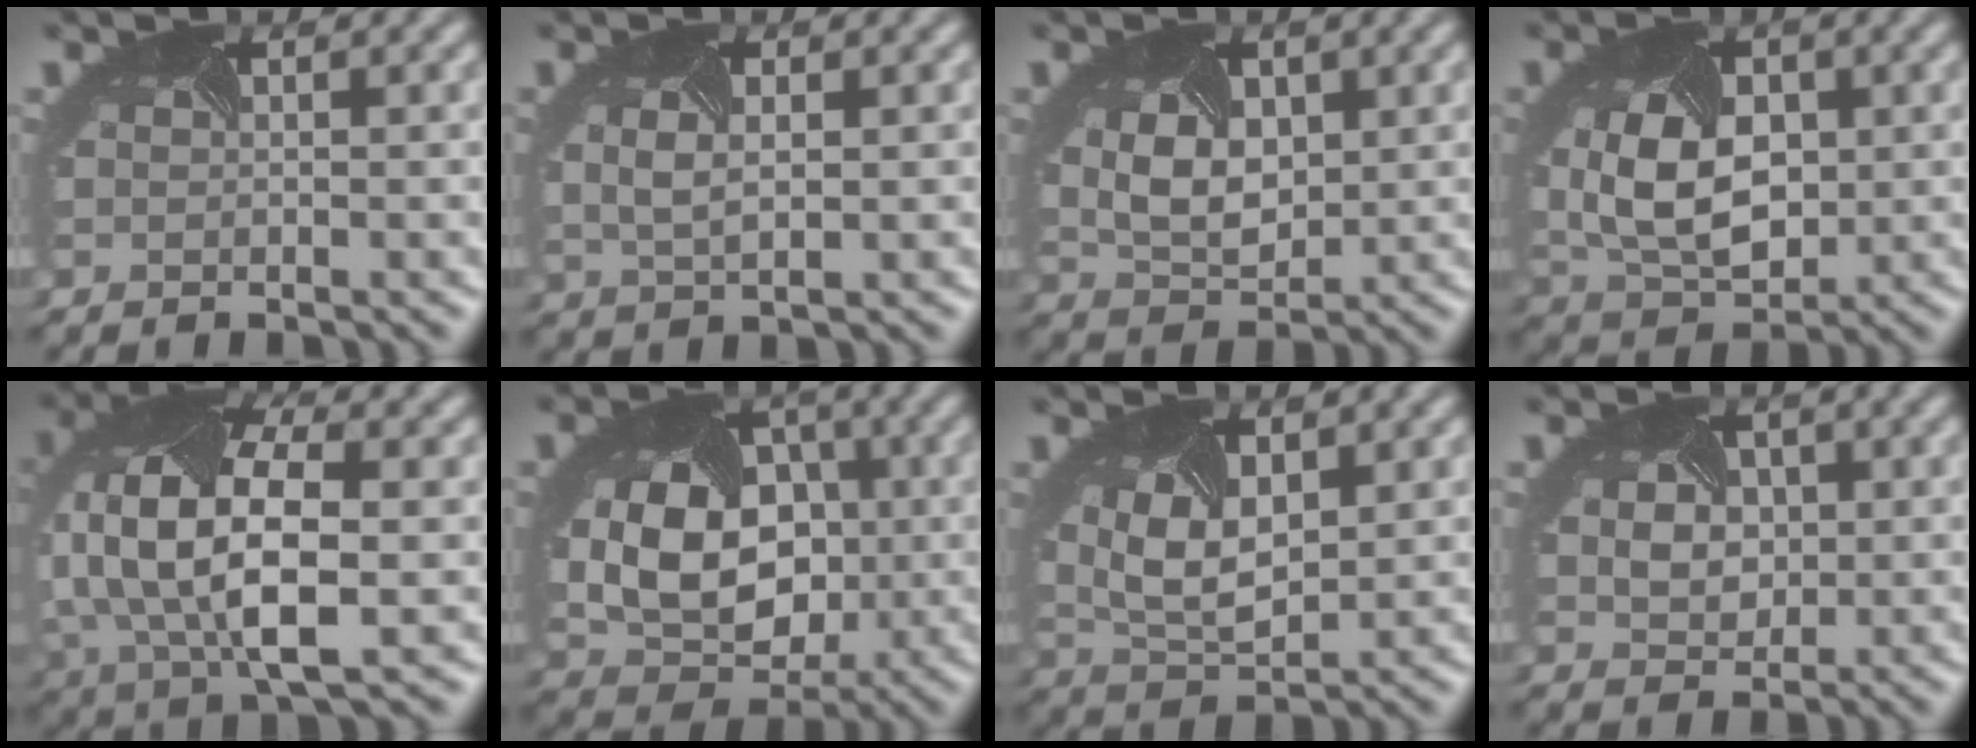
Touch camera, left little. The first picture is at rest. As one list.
[{"total": 2.9, "force": [0.5, 1.7, 2.3], "torque": [-0.046, -0.001, 0.014]}, {"total": 4.5, "force": [0.7, 3.2, 3.1], "torque": [-0.069, -0.006, 0.021]}, {"total": 8.0, "force": [-0.1, 5.4, 5.8], "torque": [-0.128, -0.012, 0.012]}, {"total": 11.8, "force": [0.1, 6.2, 10.1], "torque": [-0.210, -0.005, 0.005]}, {"total": 10.3, "force": [-0.4, 7.9, 6.6], "torque": [-0.122, -0.027, 0.002]}, {"total": 5.4, "force": [1.4, 3.0, 4.3], "torque": [-0.095, -0.004, 0.027]}, {"total": 4.0, "force": [0.8, 3.2, 2.3], "torque": [-0.041, 0.008, 0.005]}]